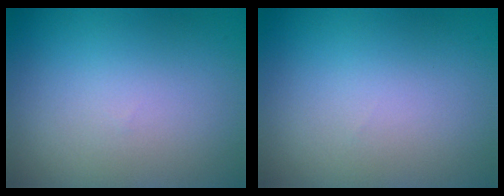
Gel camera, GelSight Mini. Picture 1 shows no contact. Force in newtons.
{"total": 0.0}